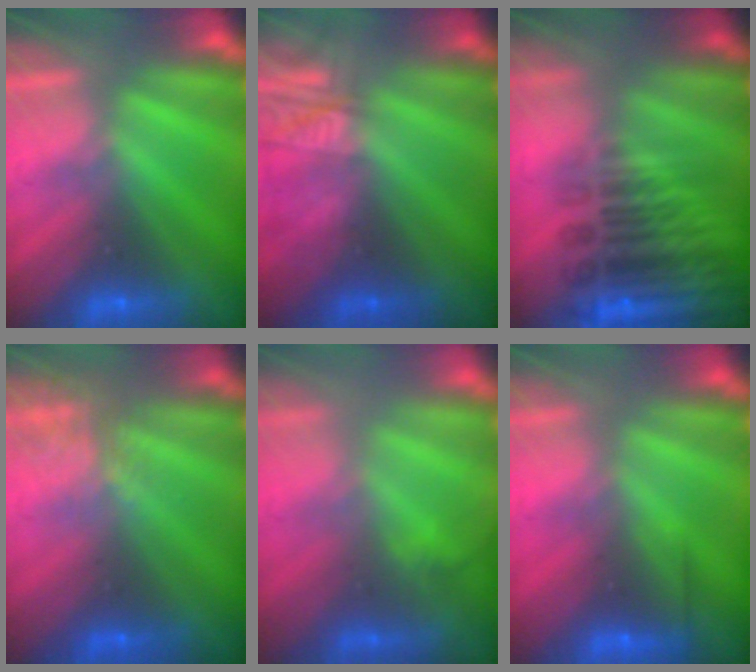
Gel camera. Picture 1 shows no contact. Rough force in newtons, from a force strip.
{"total": 2.3}
{"total": 8.6}
{"total": 1.8}
{"total": 2.9}
{"total": 2.6}